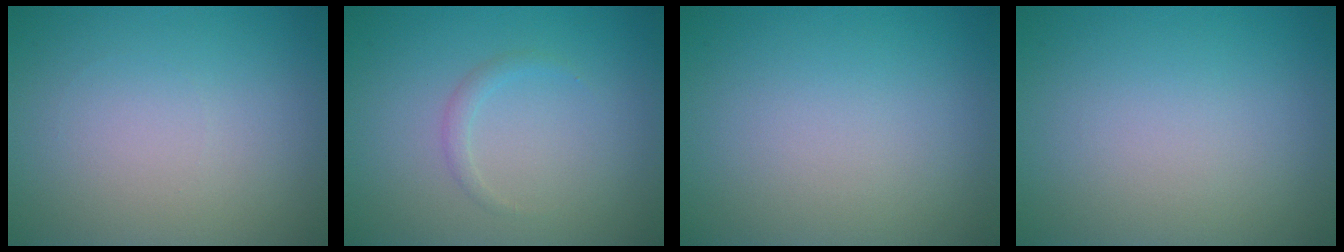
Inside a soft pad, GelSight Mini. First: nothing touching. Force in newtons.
{"total": 0.9, "press": 0.9, "slide": 0.0}
{"total": 0.0}
{"total": 0.0}